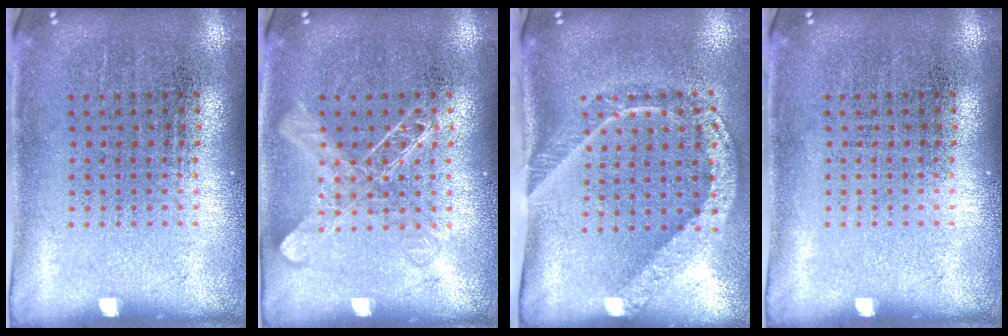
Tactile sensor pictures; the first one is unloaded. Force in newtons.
{"total": 2.0, "press": 1.9, "slide": 0.3}
{"total": 2.1, "press": 1.5, "slide": 1.5}
{"total": 0.0}